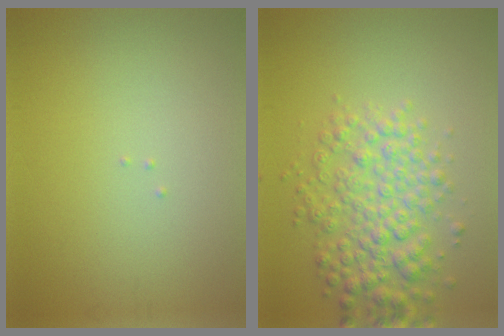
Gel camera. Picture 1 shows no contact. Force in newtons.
{"total": 5.1, "press": 5.1, "slide": 0.2}